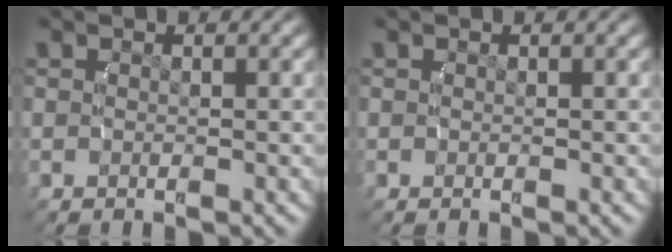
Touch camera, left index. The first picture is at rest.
{"total": 0.0}